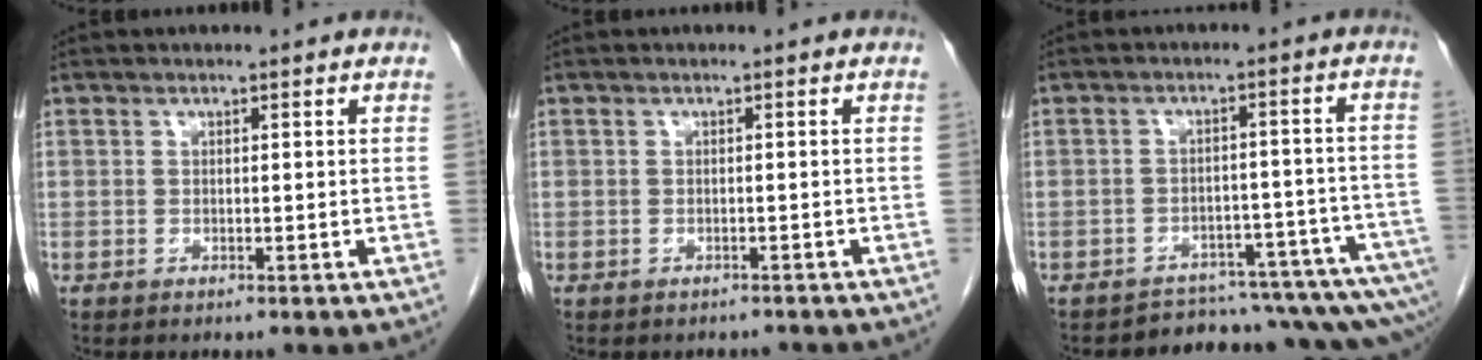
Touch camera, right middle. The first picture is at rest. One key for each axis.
{"total": 1.7, "fx": -1.6, "fy": 0.7, "fz": 0.1, "tx": -0.008, "ty": -0.002, "tz": -0.021}
{"total": 11.2, "fx": -11.1, "fy": 0.9, "fz": 1.1, "tx": 0.022, "ty": 0.037, "tz": -0.132}